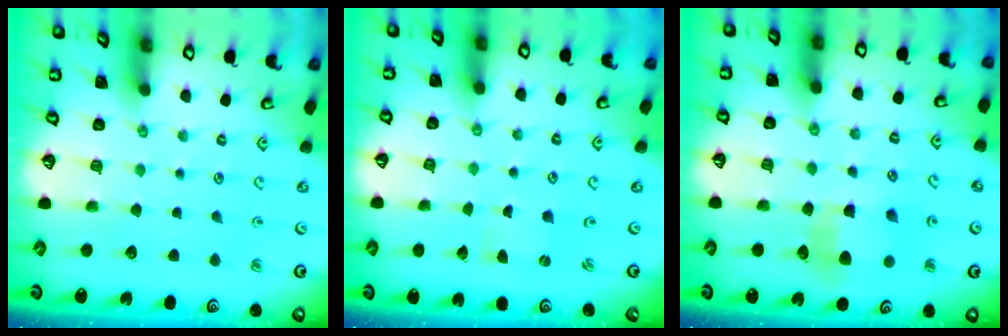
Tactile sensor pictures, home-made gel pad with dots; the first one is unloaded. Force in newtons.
{"total": 0.0}
{"total": 6.5, "press": 6.5, "slide": 0.6}